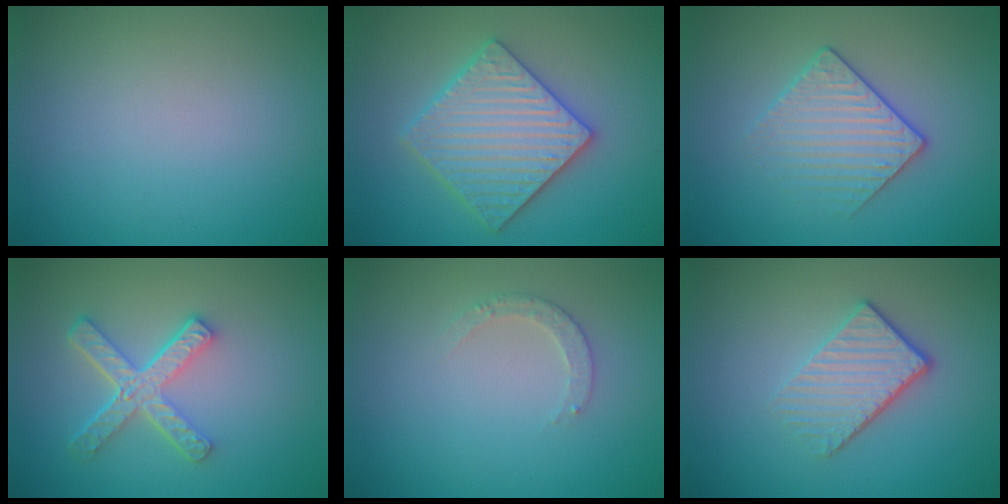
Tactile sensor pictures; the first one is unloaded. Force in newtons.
{"total": 5.9, "press": 5.8, "slide": 1.1}
{"total": 3.1, "press": 2.8, "slide": 1.2}
{"total": 4.5, "press": 3.2, "slide": 3.1}
{"total": 1.5, "press": 1.5, "slide": 0.2}
{"total": 3.8, "press": 2.8, "slide": 2.5}